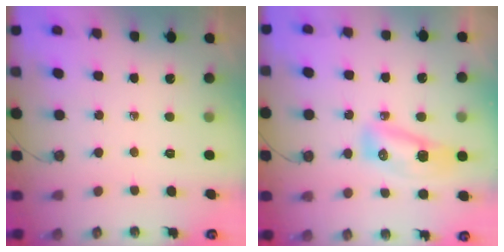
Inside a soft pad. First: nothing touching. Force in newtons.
{"total": 16.9, "press": 12.4, "slide": 11.5}